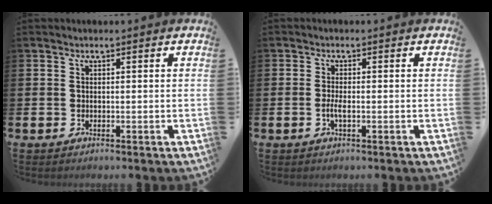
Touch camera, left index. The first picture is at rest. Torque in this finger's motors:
{"motor_torque": [0.45, 0.14, 0.05, 0.07]}